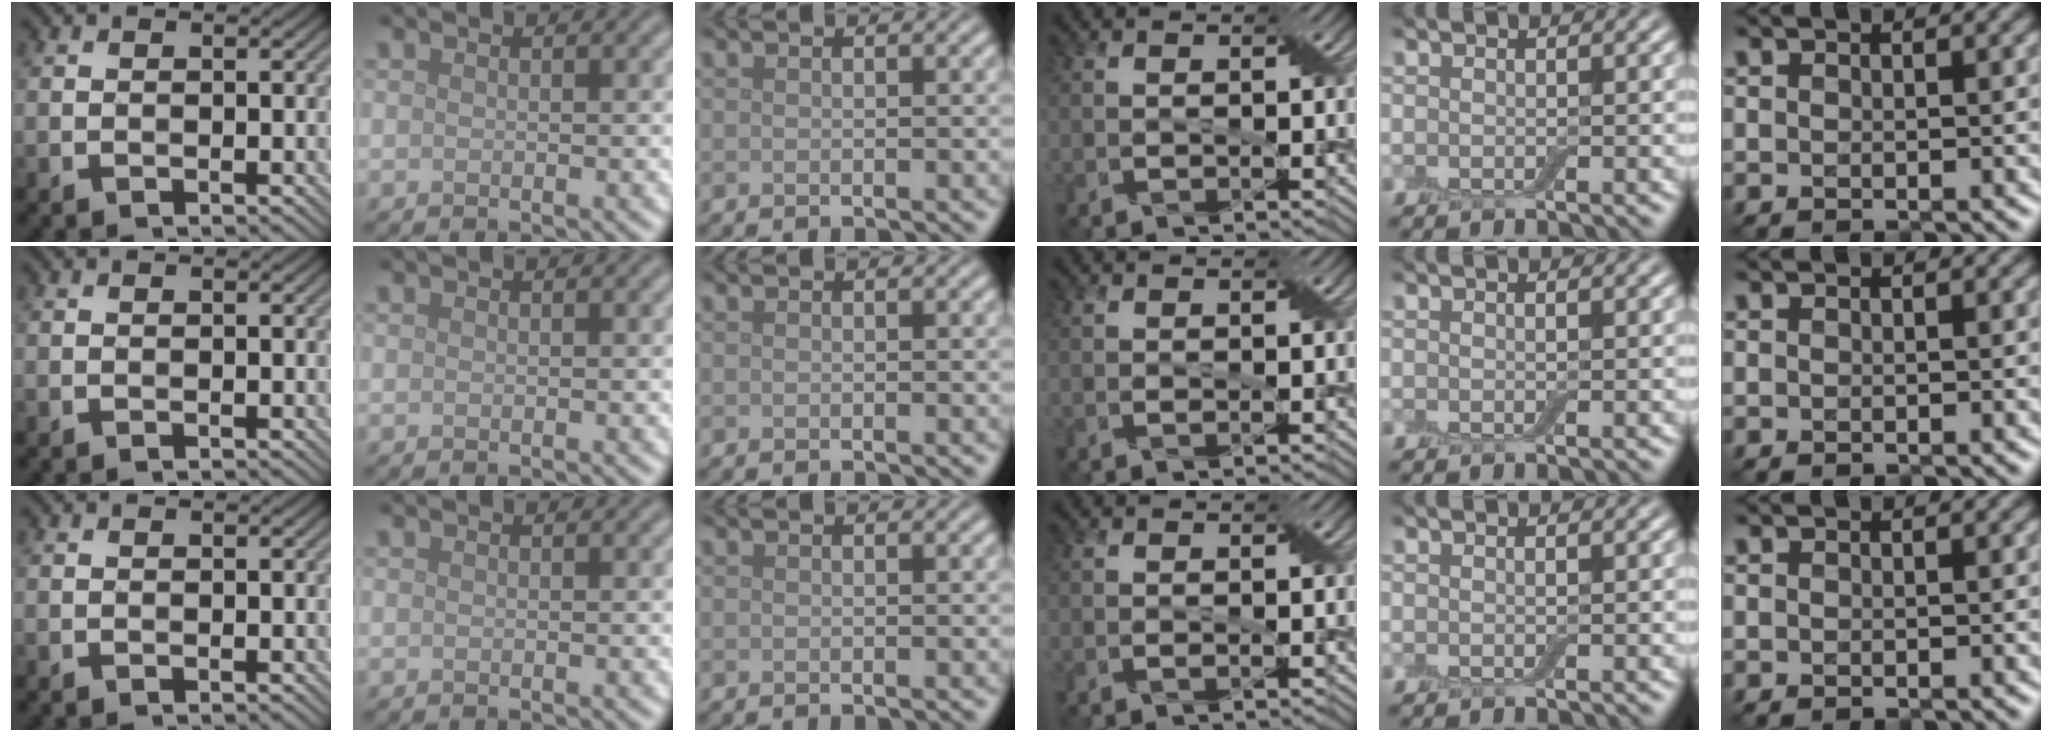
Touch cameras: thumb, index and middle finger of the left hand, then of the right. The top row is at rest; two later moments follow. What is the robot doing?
{"motion": "fold", "object": "bandage"}